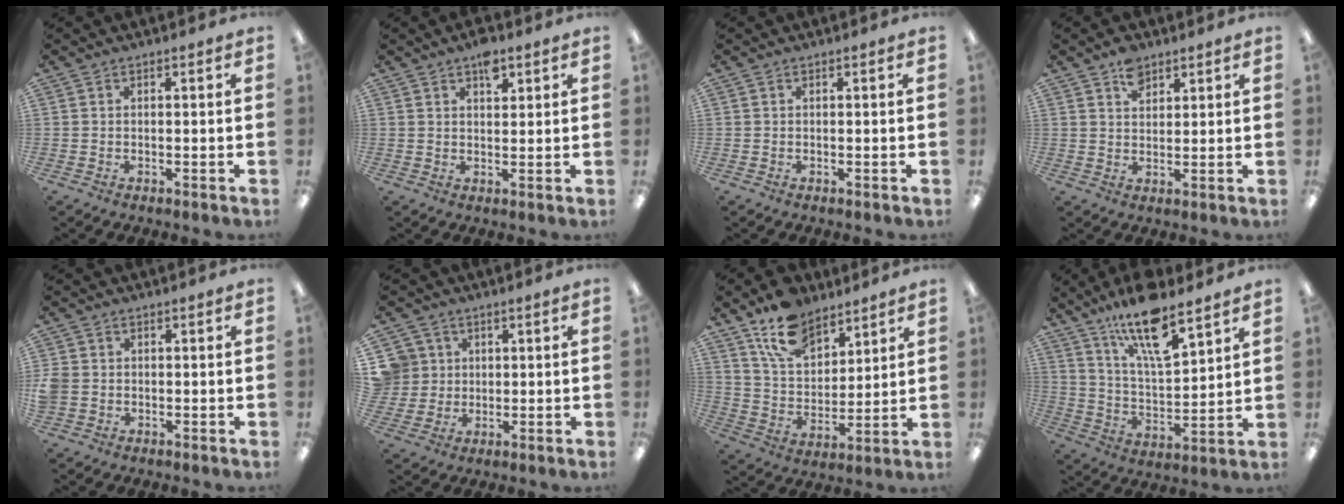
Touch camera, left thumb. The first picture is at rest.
{"total": 4.9, "force": [3.0, 2.5, 2.9], "torque": [-0.022, -0.016, 0.046]}
{"total": 0.0}
{"total": 5.0, "force": [3.4, 3.0, 2.0], "torque": [-0.025, -0.010, 0.060]}
{"total": 3.1, "force": [-0.4, 2.9, 1.2], "torque": [-0.026, 0.005, -0.007]}
{"total": 6.6, "force": [2.2, 6.3, 0.2], "torque": [-0.017, 0.005, 0.046]}
{"total": 13.7, "force": [9.9, 7.4, 5.9], "torque": [-0.116, -0.044, 0.189]}
{"total": 16.5, "force": [11.9, 5.1, 10.2], "torque": [-0.177, -0.059, 0.200]}